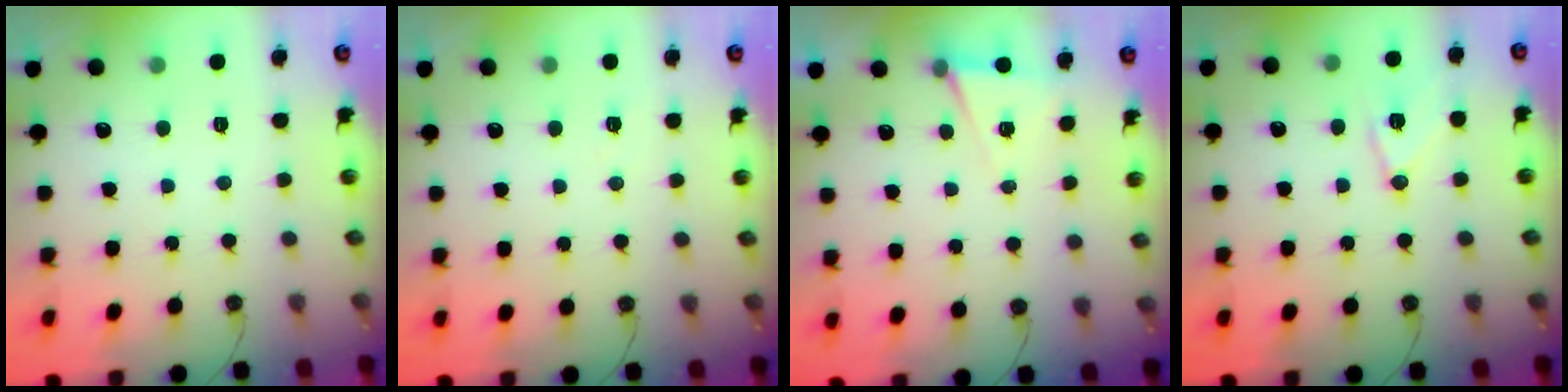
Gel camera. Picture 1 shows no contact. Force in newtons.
{"total": 4.5, "press": 3.2, "slide": 3.2}
{"total": 5.7, "press": 3.3, "slide": 4.6}
{"total": 10.4, "press": 10.4, "slide": 1.1}